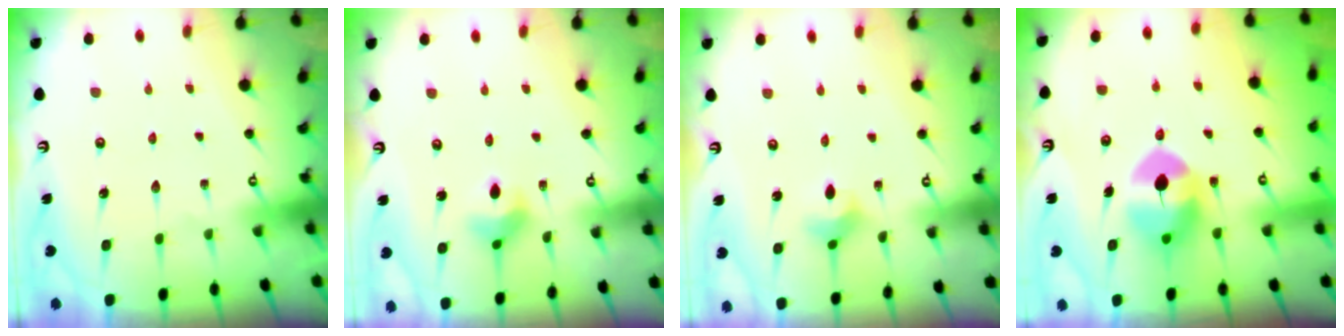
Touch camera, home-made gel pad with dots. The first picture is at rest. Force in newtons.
{"total": 6.2, "press": 6.1, "slide": 0.8}
{"total": 3.9, "press": 3.9, "slide": 0.7}
{"total": 8.8, "press": 8.7, "slide": 1.4}